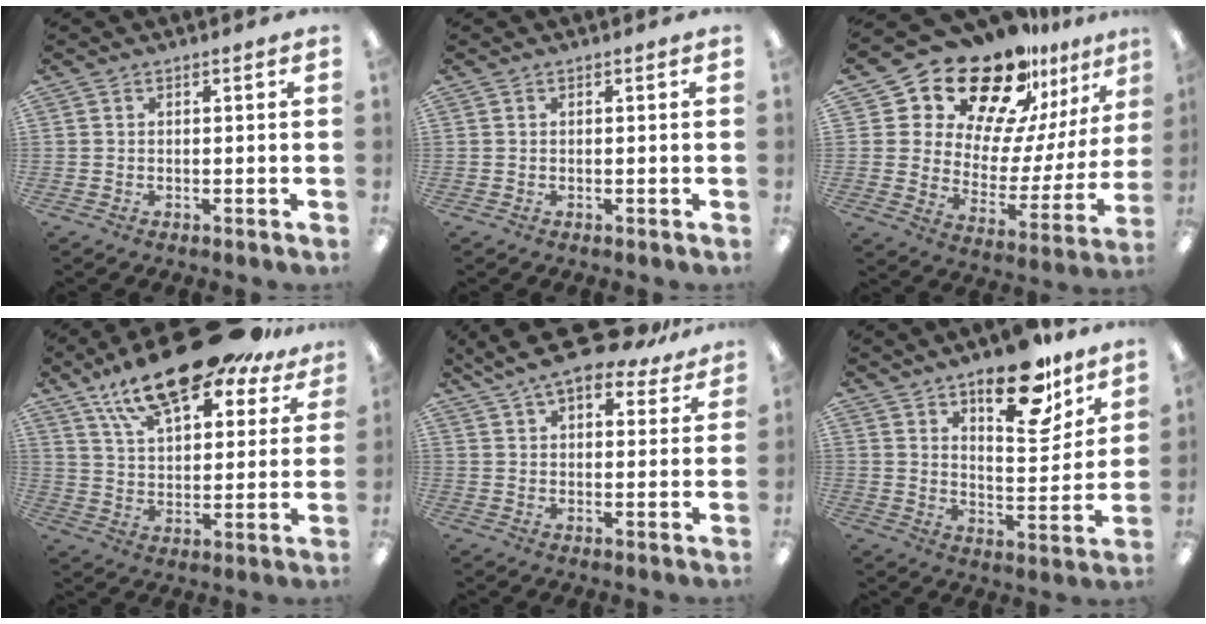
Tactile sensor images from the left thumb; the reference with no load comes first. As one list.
[{"total": 0.0}, {"total": 22.2, "force": [18.5, 8.9, 8.6], "torque": [-0.156, -0.137, 0.329]}, {"total": 20.4, "force": [14.7, 7.4, 12.0], "torque": [-0.210, -0.075, 0.255]}, {"total": 12.9, "force": [10.0, 4.2, 7.0], "torque": [-0.114, -0.051, 0.175]}, {"total": 17.3, "force": [12.1, 7.0, 10.3], "torque": [-0.133, -0.073, 0.198]}]